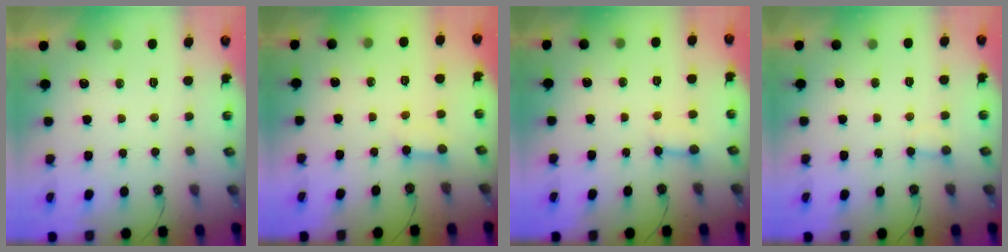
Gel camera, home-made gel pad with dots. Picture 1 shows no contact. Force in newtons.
{"total": 3.9, "press": 3.9, "slide": 0.4}
{"total": 2.8, "press": 2.8, "slide": 0.2}
{"total": 2.8, "press": 2.8, "slide": 0.3}